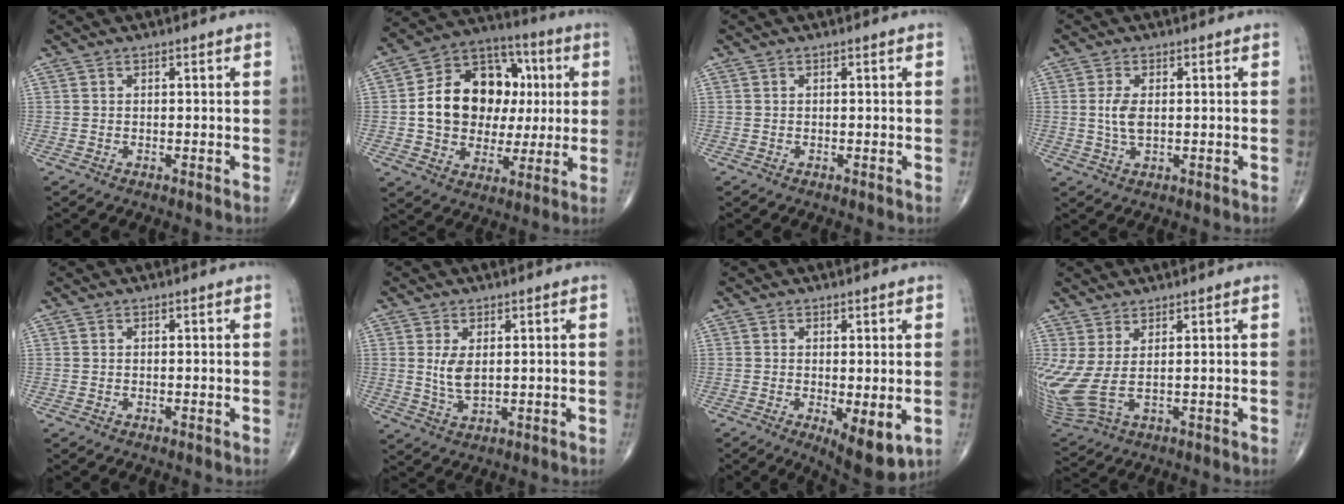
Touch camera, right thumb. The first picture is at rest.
{"total": 19.5, "force": [1.7, 15.0, 12.3], "torque": [-0.159, 0.028, 0.033]}
{"total": 0.0}
{"total": 3.9, "force": [0.2, 1.9, 3.4], "torque": [-0.075, -0.002, 0.006]}
{"total": 0.0}
{"total": 4.3, "force": [0.8, 2.0, 3.7], "torque": [-0.070, -0.012, 0.022]}
{"total": 7.6, "force": [-1.8, 2.8, 6.8], "torque": [-0.093, -0.021, -0.019]}
{"total": 9.9, "force": [1.5, 3.5, 9.1], "torque": [-0.249, -0.011, 0.045]}